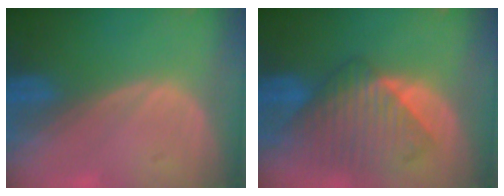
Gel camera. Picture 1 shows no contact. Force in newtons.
{"total": 9.2, "press": 8.2, "slide": 4.0}